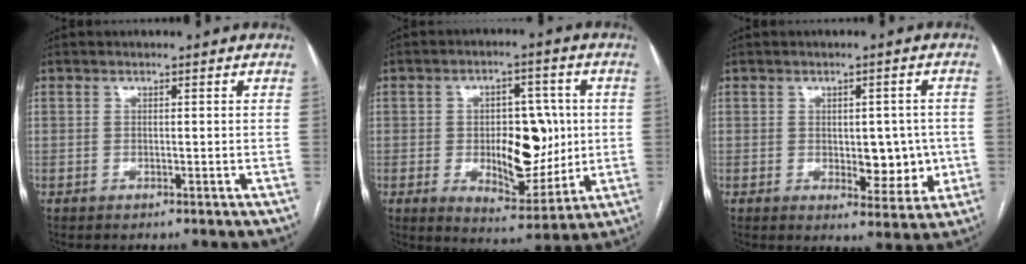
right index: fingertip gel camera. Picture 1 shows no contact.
{"total": 12.4, "force": [-0.3, 6.1, 10.8], "torque": [-0.159, 0.008, 0.008]}
{"total": 7.2, "force": [-0.5, 3.8, 6.1], "torque": [-0.064, 0.004, 0.004]}